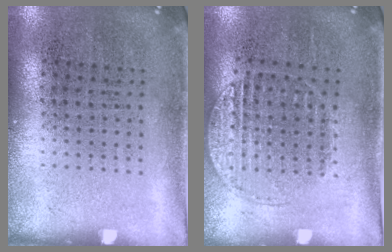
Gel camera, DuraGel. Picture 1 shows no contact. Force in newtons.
{"total": 1.1, "press": 1.1, "slide": 0.2}